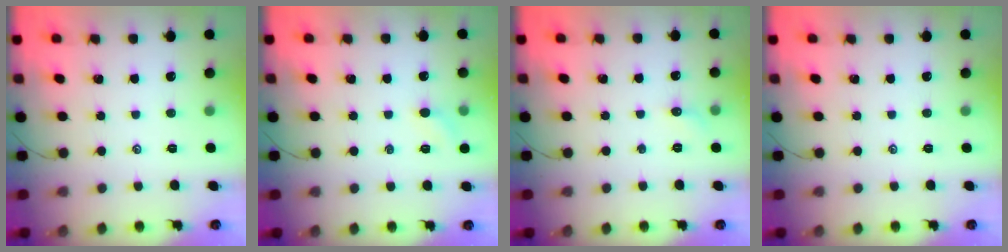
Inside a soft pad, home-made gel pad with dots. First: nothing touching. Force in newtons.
{"total": 4.8, "press": 4.6, "slide": 1.5}
{"total": 3.8, "press": 3.6, "slide": 1.2}
{"total": 0.0}